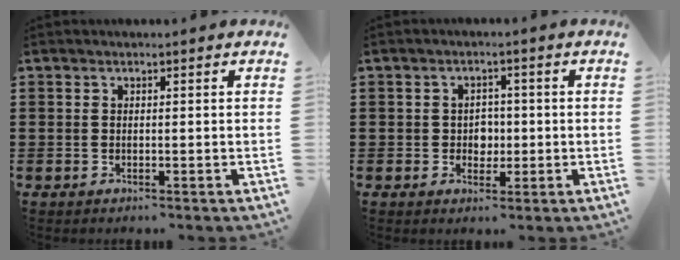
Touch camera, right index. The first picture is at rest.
{"total": 2.7, "force": [-0.2, 2.3, 1.3], "torque": [-0.024, 0.003, -0.010]}